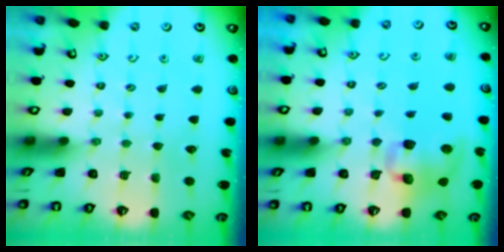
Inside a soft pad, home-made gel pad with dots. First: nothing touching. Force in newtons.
{"total": 12.3, "press": 12.2, "slide": 1.7}